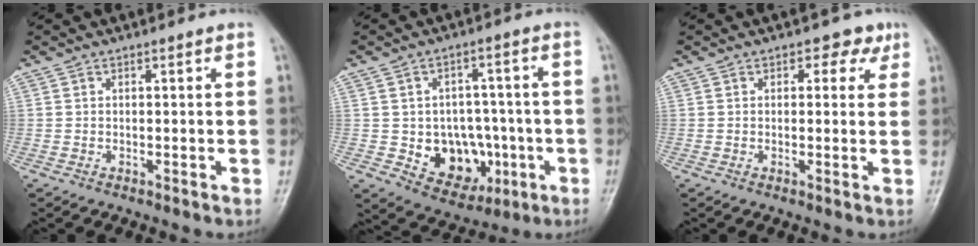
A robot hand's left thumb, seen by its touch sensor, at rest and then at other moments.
{"total": 11.7, "force": [-2.9, 9.2, 6.7], "torque": [-0.048, 0.020, -0.029]}
{"total": 3.3, "force": [1.6, 2.3, 1.7], "torque": [0.008, -0.003, 0.014]}